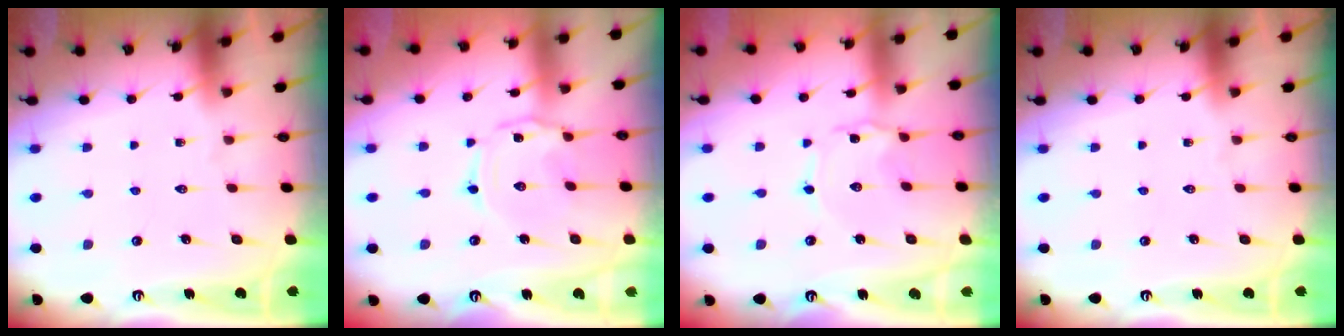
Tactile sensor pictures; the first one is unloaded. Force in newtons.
{"total": 2.0, "press": 2.0, "slide": 0.3}
{"total": 1.0, "press": 1.0, "slide": 0.1}
{"total": 0.0}